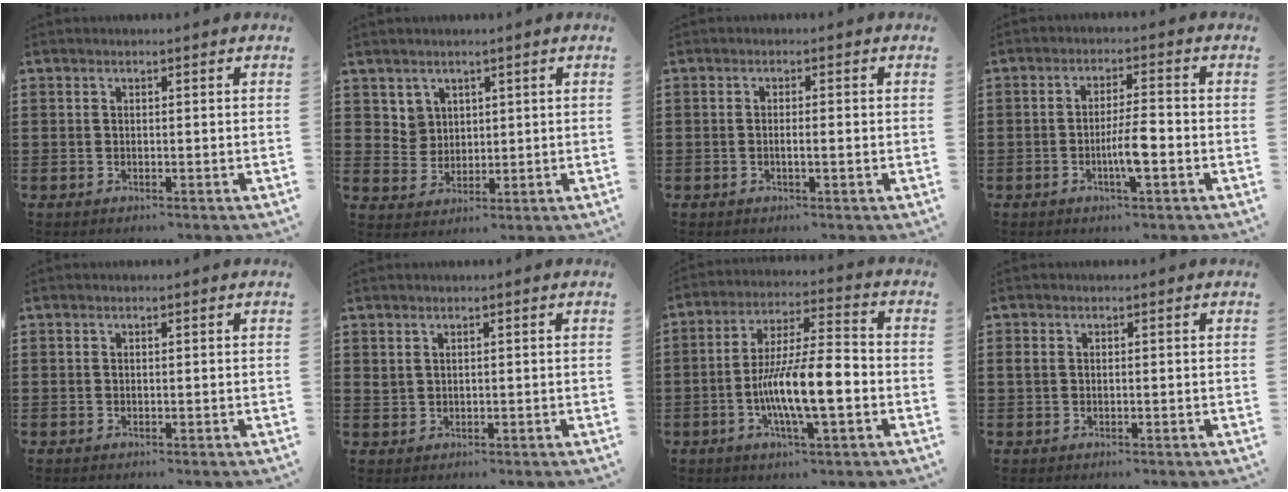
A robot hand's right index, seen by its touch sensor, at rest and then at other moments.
{"total": 3.7, "force": [2.2, 3.0, 0.5], "torque": [-0.024, 0.011, 0.041]}
{"total": 1.3, "force": [-0.4, 0.1, 1.3], "torque": [-0.022, 0.000, -0.007]}
{"total": 5.1, "force": [-1.6, 0.8, 4.8], "torque": [-0.089, 0.000, -0.031]}
{"total": 0.0}
{"total": 1.1, "force": [0.8, 0.6, 0.4], "torque": [-0.011, 0.003, 0.015]}
{"total": 11.4, "force": [-3.2, 2.9, 10.6], "torque": [-0.207, -0.004, -0.060]}
{"total": 1.1, "force": [0.1, 0.8, 0.7], "torque": [-0.024, 0.002, -0.001]}